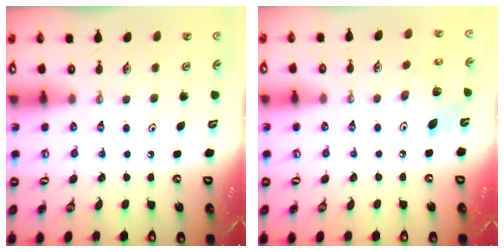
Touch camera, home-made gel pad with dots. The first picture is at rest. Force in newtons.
{"total": 10.9, "press": 10.5, "slide": 2.9}